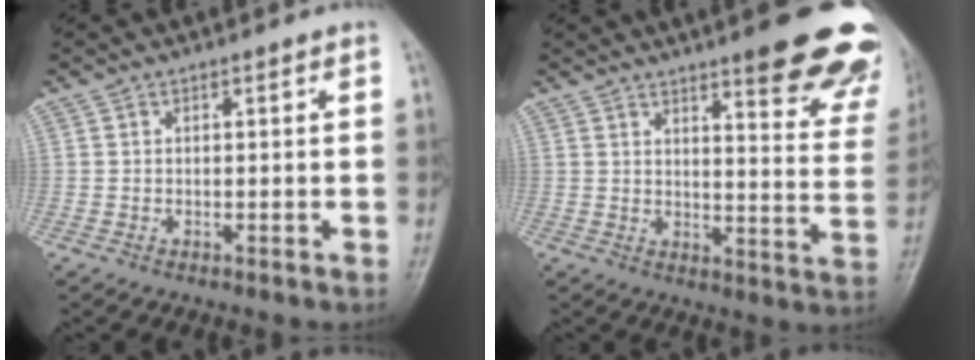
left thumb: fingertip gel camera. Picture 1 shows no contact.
{"total": 19.3, "force": [13.3, 4.3, 13.2], "torque": [-0.126, -0.070, 0.157]}